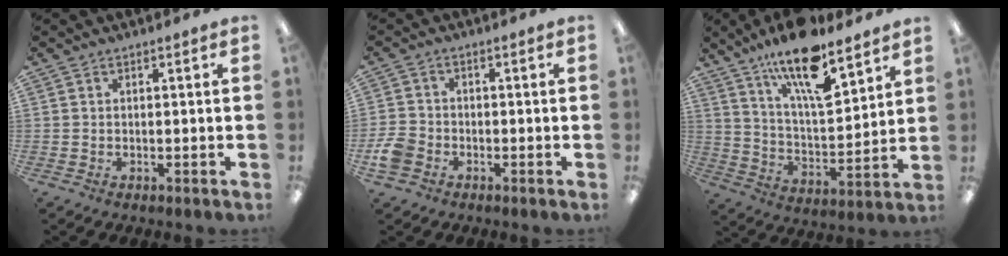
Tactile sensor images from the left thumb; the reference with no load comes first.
{"total": 4.9, "force": [-2.3, 3.7, 2.2], "torque": [-0.043, 0.014, -0.042]}
{"total": 18.2, "force": [12.8, 5.7, 11.6], "torque": [-0.194, -0.074, 0.213]}